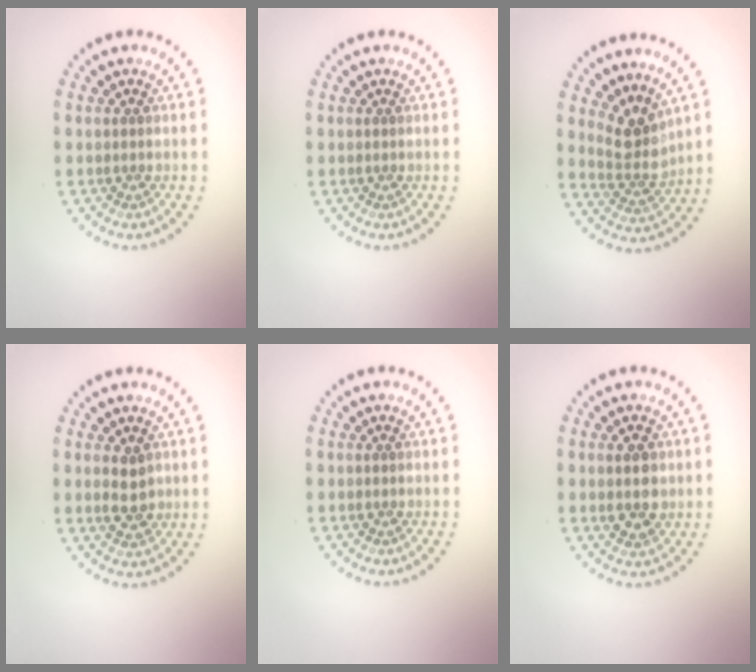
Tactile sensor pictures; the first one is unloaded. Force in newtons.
{"total": 0.0}
{"total": 3.1, "press": 2.3, "slide": 2.1}
{"total": 2.4, "press": 2.3, "slide": 0.4}
{"total": 0.0}
{"total": 2.6, "press": 2.6, "slide": 0.1}